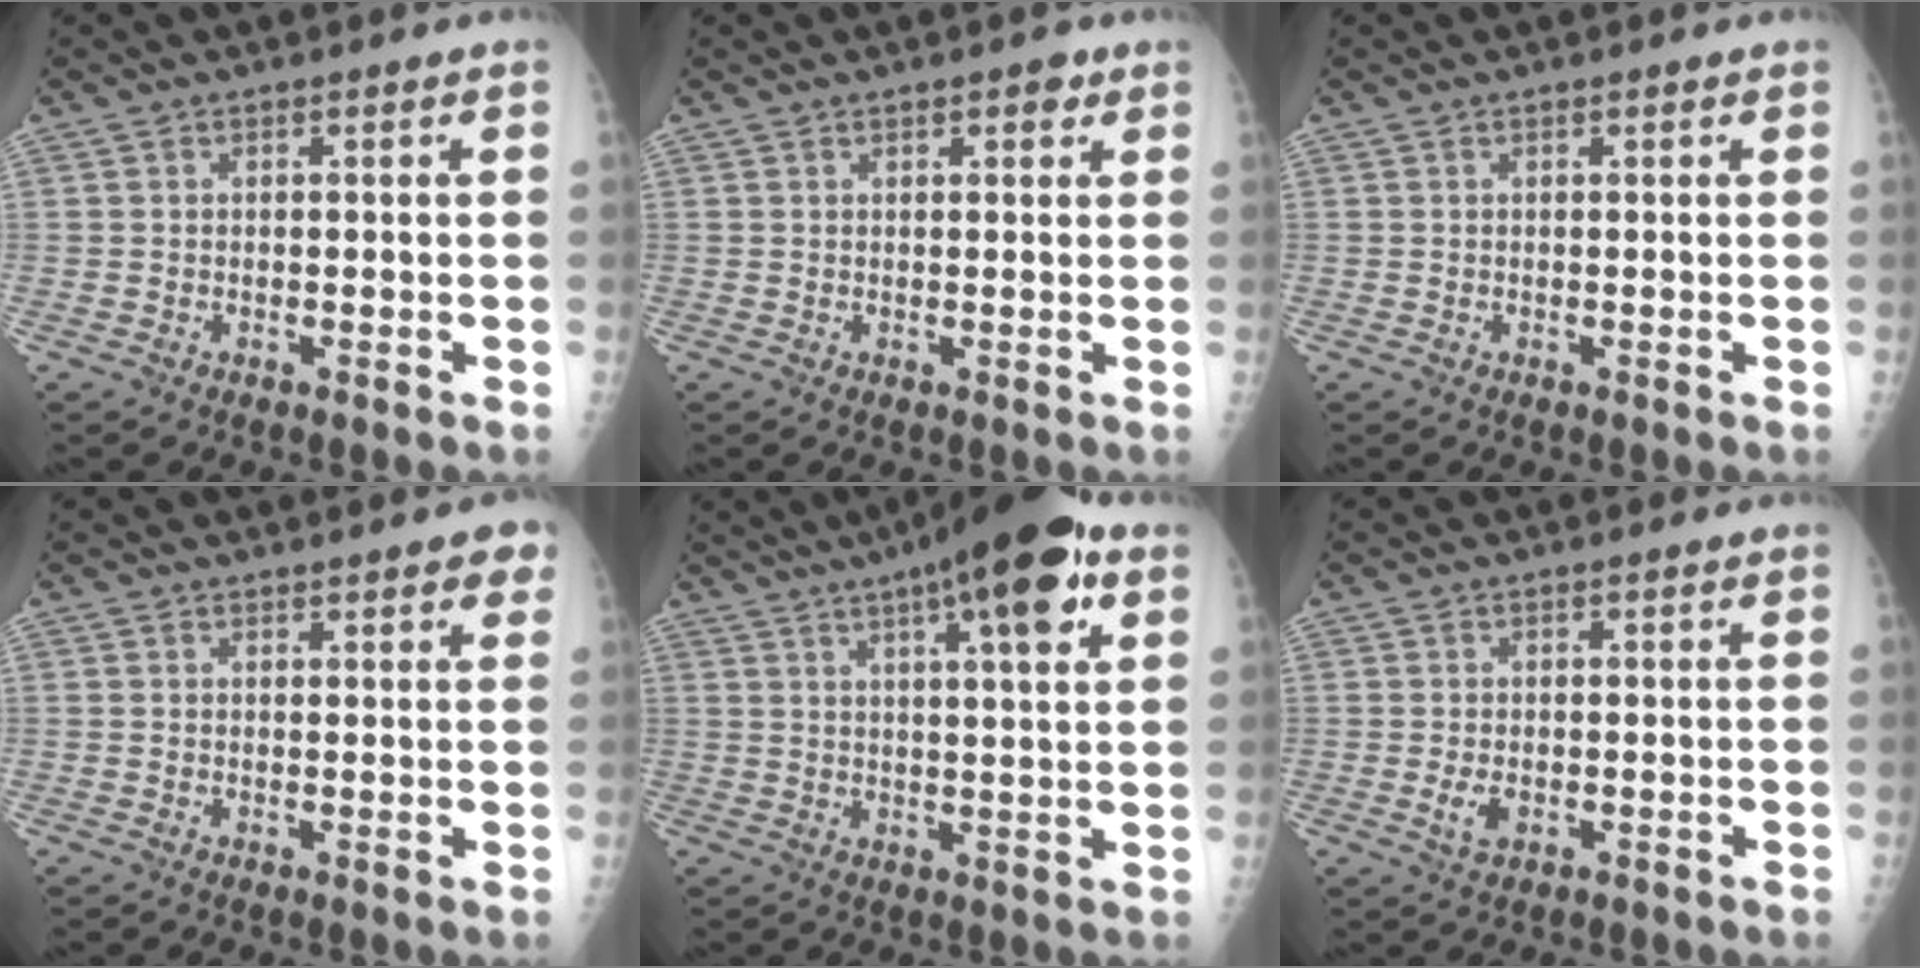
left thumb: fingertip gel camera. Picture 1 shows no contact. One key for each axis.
{"total": 2.4, "fx": 1.4, "fy": 1.1, "fz": 1.6, "tx": -0.011, "ty": -0.003, "tz": 0.016}
{"total": 0.0}
{"total": 4.0, "fx": 2.7, "fy": 1.5, "fz": 2.5, "tx": -0.008, "ty": -0.006, "tz": 0.030}
{"total": 16.3, "fx": 8.6, "fy": 4.0, "fz": 13.2, "tx": -0.185, "ty": -0.007, "tz": 0.125}
{"total": 2.6, "fx": -0.1, "fy": 1.6, "fz": 2.1, "tx": -0.040, "ty": -0.007, "tz": 0.000}